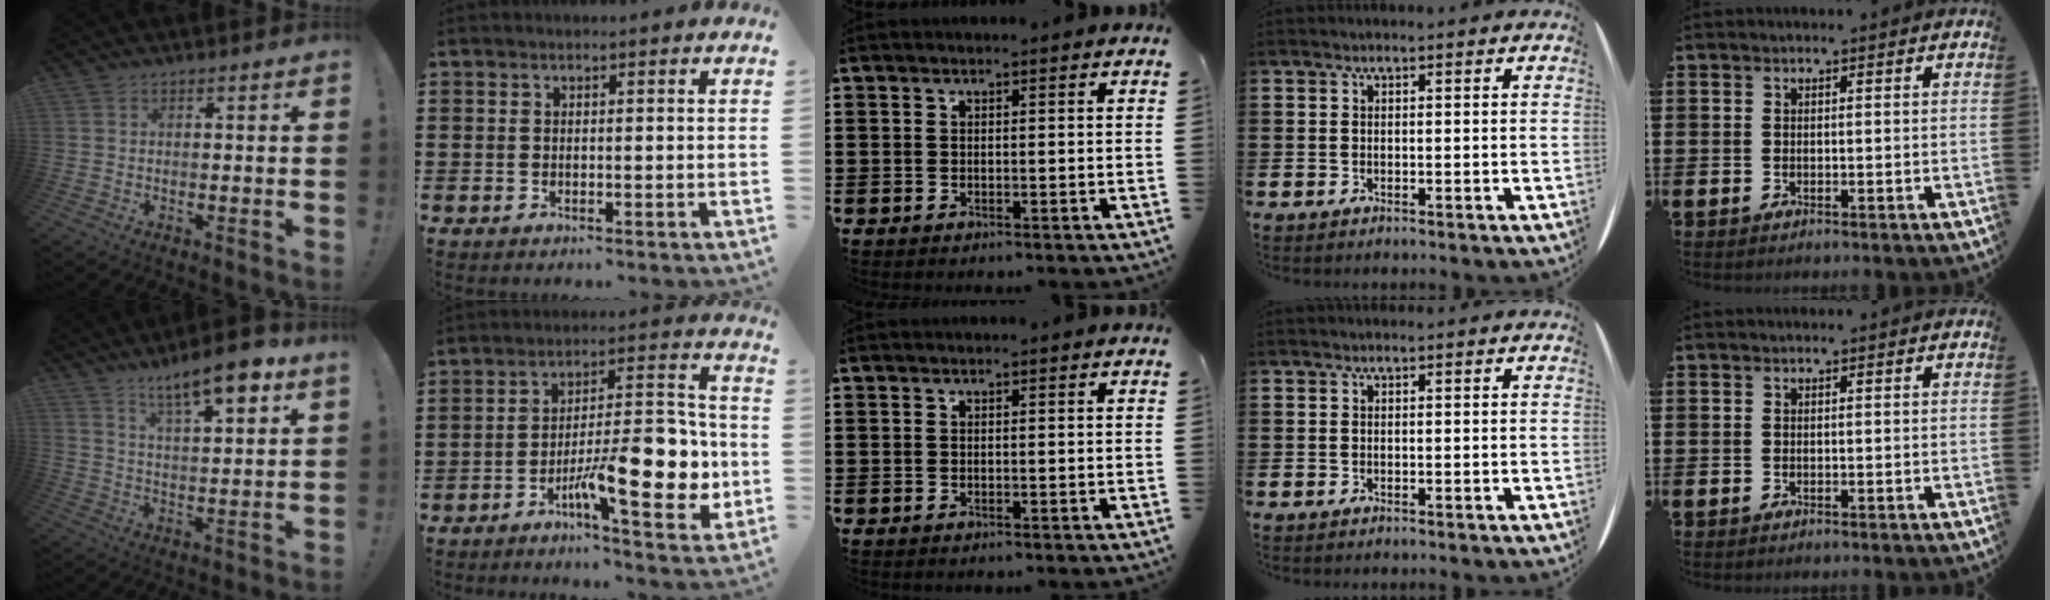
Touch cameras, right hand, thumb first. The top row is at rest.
{"thumb": {"total": 12.6, "force": [8.9, 2.0, 8.7], "torque": [-0.145, -0.051, 0.144]}, "index": {"total": 14.9, "force": [-5.1, 4.9, 13.1], "torque": [-0.188, 0.003, -0.084]}}